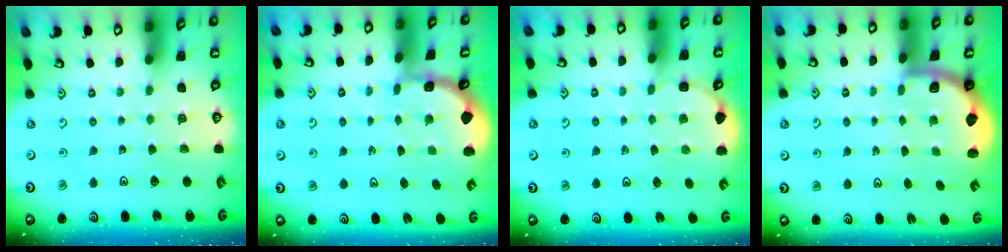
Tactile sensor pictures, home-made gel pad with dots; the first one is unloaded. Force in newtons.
{"total": 1.1, "press": 1.1, "slide": 0.1}
{"total": 2.4, "press": 2.1, "slide": 1.1}
{"total": 2.0, "press": 2.0, "slide": 0.5}